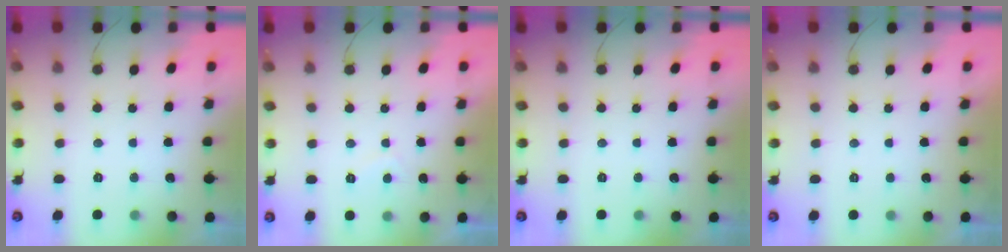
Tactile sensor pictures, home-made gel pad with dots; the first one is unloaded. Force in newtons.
{"total": 1.7, "press": 1.6, "slide": 0.7}
{"total": 0.0}
{"total": 2.3, "press": 2.2, "slide": 0.4}